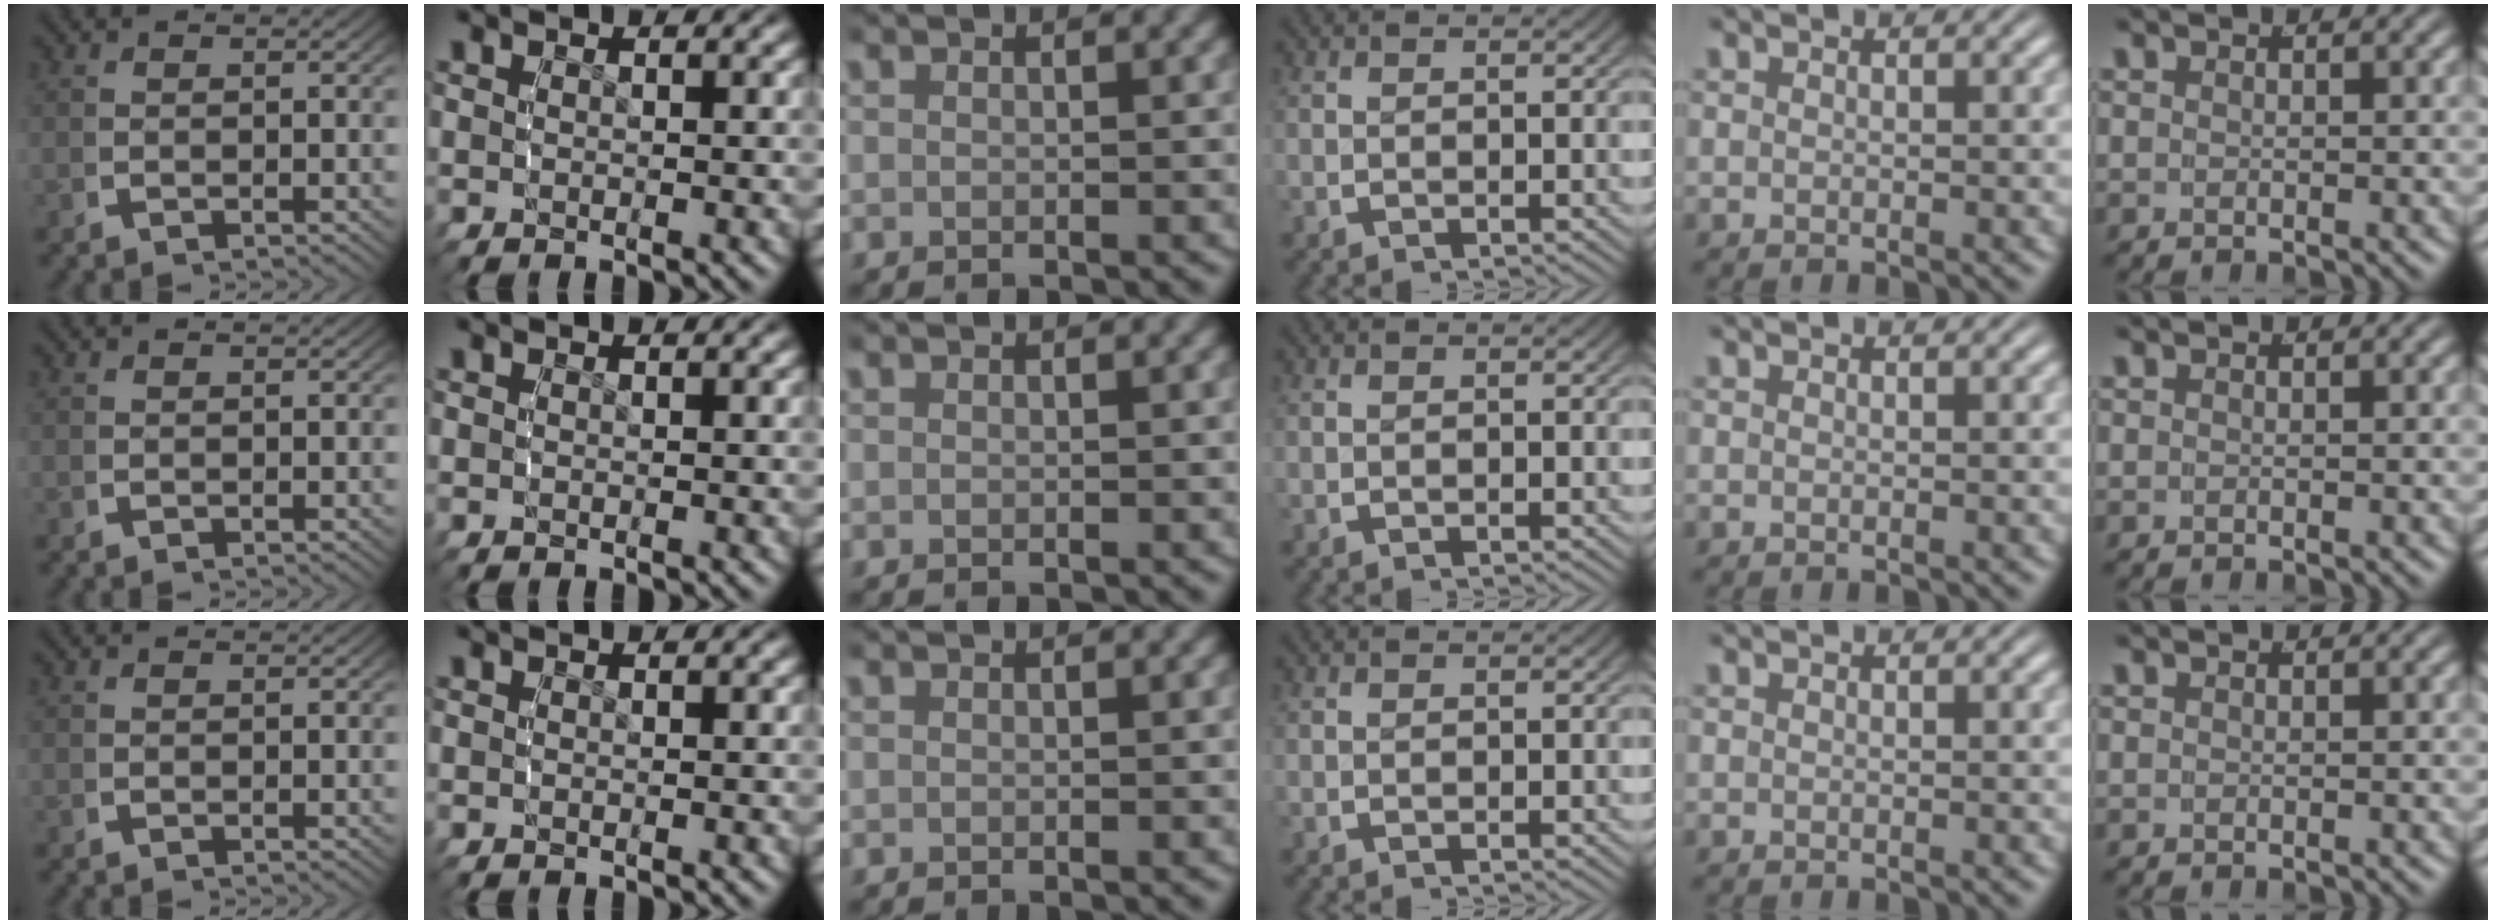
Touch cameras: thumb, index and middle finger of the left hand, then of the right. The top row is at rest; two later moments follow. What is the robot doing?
{"motion": "grasp_and_lifting", "object": "bowl"}